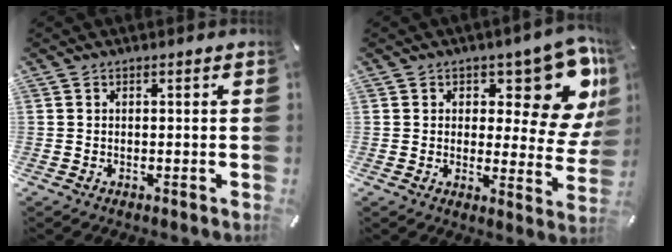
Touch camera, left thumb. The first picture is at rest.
{"total": 14.2, "force": [8.6, 6.5, 9.3], "torque": [-0.103, -0.076, 0.145]}